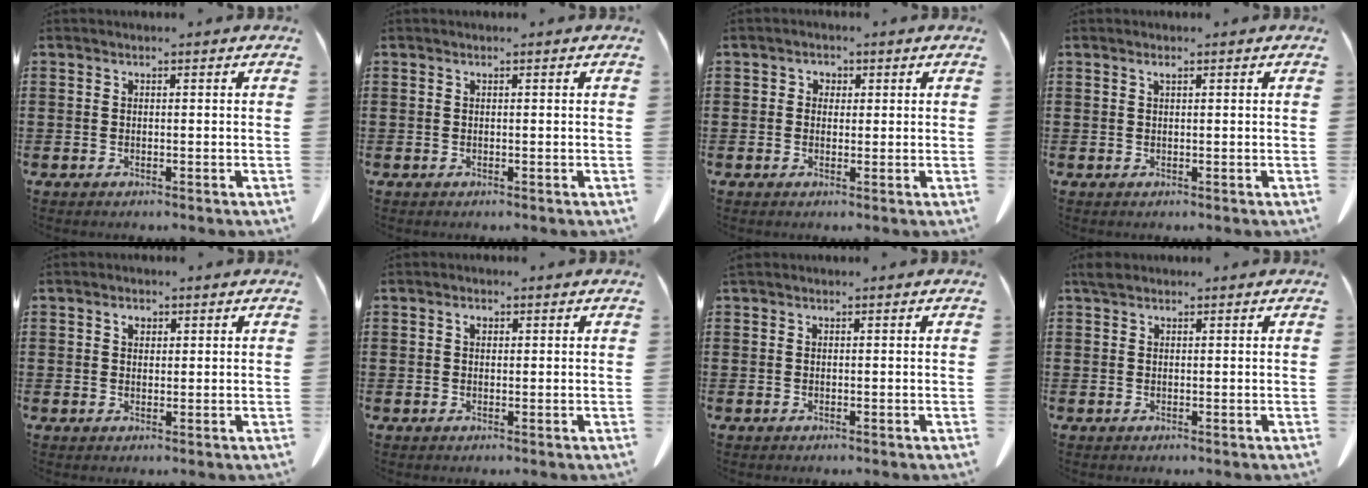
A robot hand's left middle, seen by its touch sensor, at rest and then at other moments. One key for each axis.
{"total": 0.0}
{"total": 1.4, "fx": 0.2, "fy": 1.3, "fz": 0.4, "tx": -0.014, "ty": 0.008, "tz": 0.001}
{"total": 0.7, "fx": 0.4, "fy": 0.1, "fz": 0.6, "tx": -0.013, "ty": 0.000, "tz": 0.008}
{"total": 1.5, "fx": 0.9, "fy": 1.0, "fz": 0.8, "tx": -0.011, "ty": 0.001, "tz": 0.015}
{"total": 1.1, "fx": 0.5, "fy": 0.7, "fz": 0.7, "tx": -0.008, "ty": 0.002, "tz": 0.007}
{"total": 0.0}
{"total": 1.2, "fx": 1.0, "fy": 0.5, "fz": 0.5, "tx": -0.015, "ty": 0.002, "tz": 0.019}